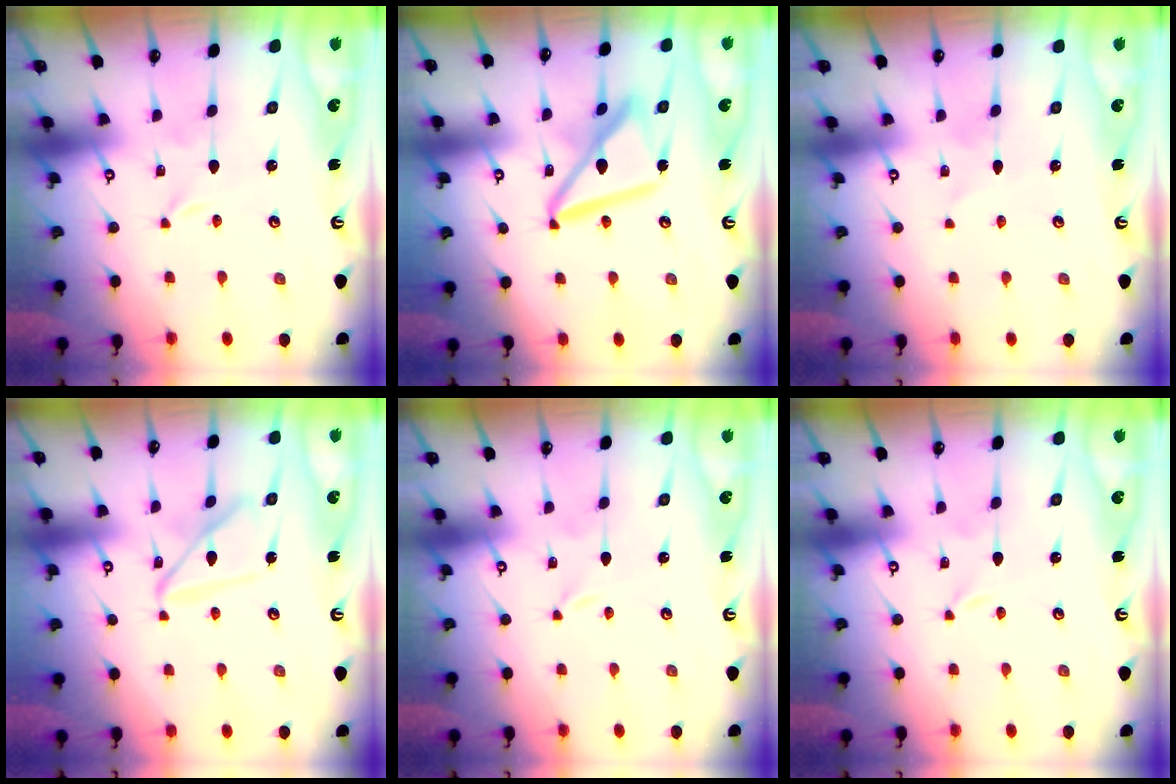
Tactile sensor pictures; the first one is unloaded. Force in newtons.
{"total": 14.8, "press": 14.7, "slide": 1.5}
{"total": 2.4, "press": 2.4, "slide": 0.2}
{"total": 11.5, "press": 11.5, "slide": 1.1}
{"total": 0.0}
{"total": 0.0}